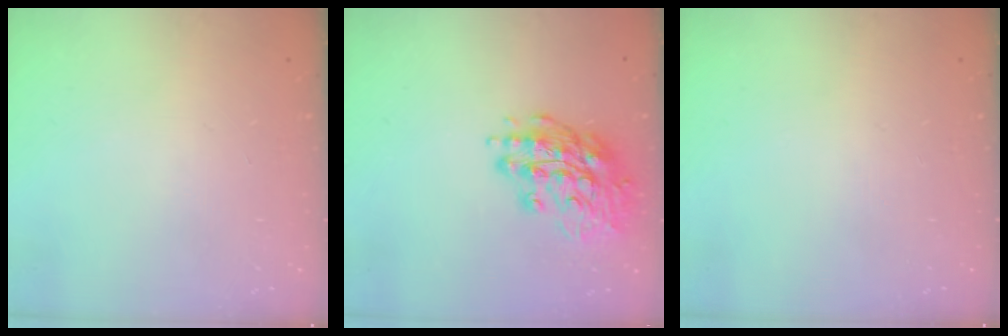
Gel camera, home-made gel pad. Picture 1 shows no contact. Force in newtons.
{"total": 16.9, "press": 16.6, "slide": 3.1}
{"total": 0.0}